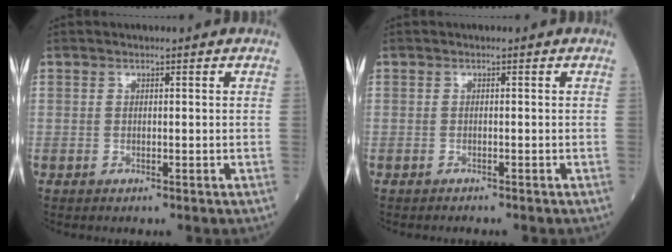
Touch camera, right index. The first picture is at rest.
{"total": 1.0, "force": [-0.9, 0.0, 0.3], "torque": [-0.005, 0.000, -0.013]}